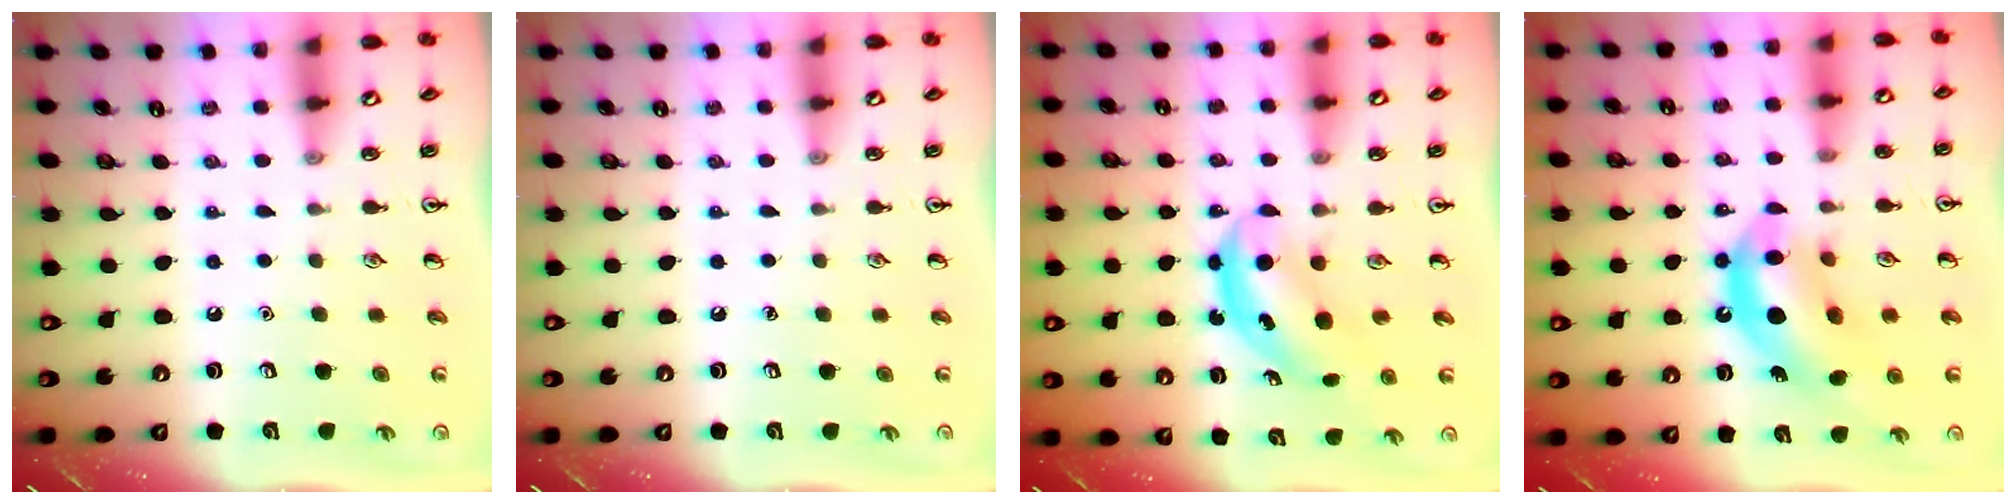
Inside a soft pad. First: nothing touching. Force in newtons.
{"total": 0.0}
{"total": 5.5, "press": 5.4, "slide": 0.9}
{"total": 12.9, "press": 12.3, "slide": 3.8}